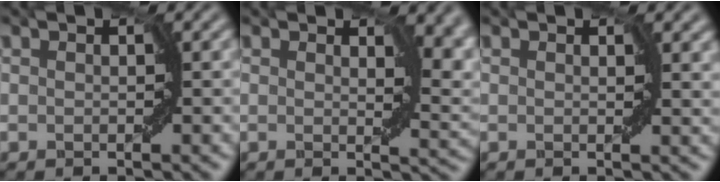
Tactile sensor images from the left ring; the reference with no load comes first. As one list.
[{"total": 5.7, "force": [1.5, 3.2, 4.5], "torque": [-0.052, -0.004, 0.016]}, {"total": 1.3, "force": [0.6, 0.8, 0.9], "torque": [-0.012, -0.005, 0.004]}]